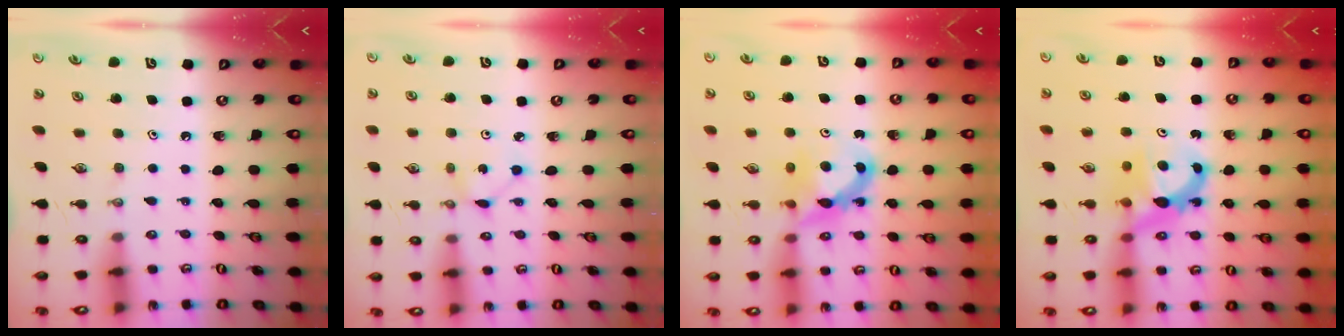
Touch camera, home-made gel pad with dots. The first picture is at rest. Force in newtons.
{"total": 1.3, "press": 1.3, "slide": 0.2}
{"total": 7.7, "press": 7.6, "slide": 0.8}
{"total": 7.1, "press": 7.1, "slide": 0.2}